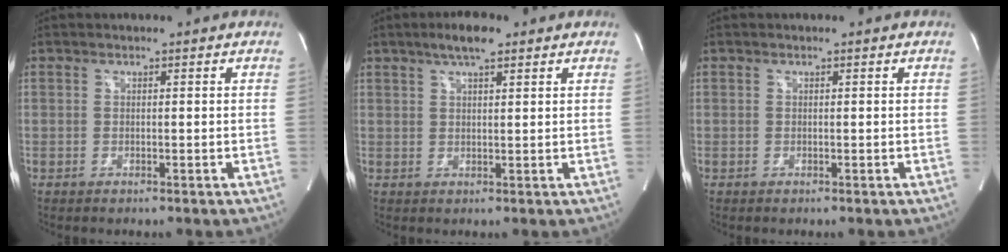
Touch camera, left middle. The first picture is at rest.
{"total": 4.8, "force": [3.2, 1.0, 3.4], "torque": [-0.064, 0.011, 0.052]}
{"total": 0.0}